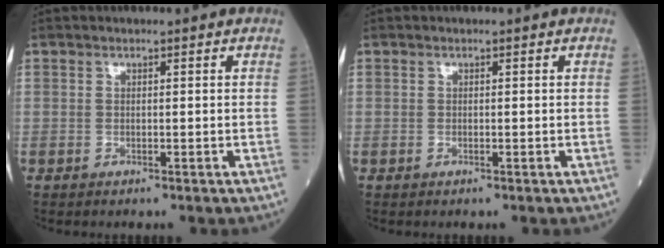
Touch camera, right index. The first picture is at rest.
{"total": 0.0}